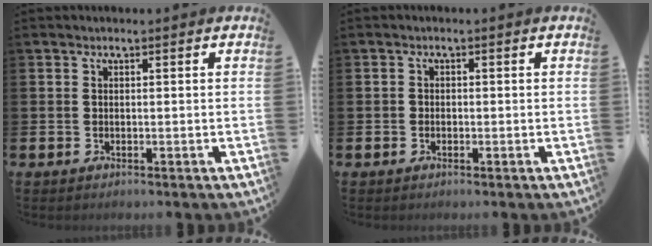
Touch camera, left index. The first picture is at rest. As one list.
[{"total": 0.9, "force": [-0.5, 0.7, 0.2], "torque": [-0.008, 0.004, -0.010]}]